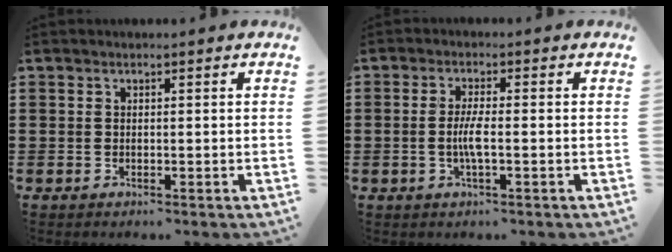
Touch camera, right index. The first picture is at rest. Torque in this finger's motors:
{"motor_torque": [2.14, 0.00, 0.31, 0.09]}